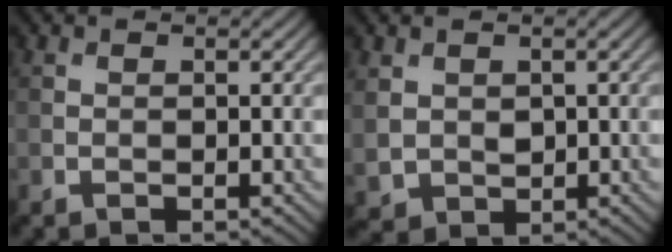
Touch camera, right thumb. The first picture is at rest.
{"total": 3.2, "force": [0.9, 2.6, 1.6], "torque": [-0.055, -0.008, 0.024]}